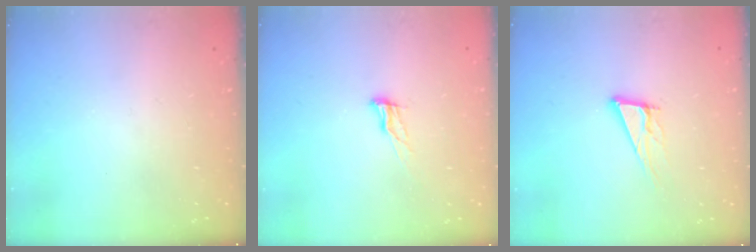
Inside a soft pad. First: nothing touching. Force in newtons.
{"total": 7.9, "press": 7.6, "slide": 2.2}
{"total": 10.8, "press": 10.5, "slide": 2.6}